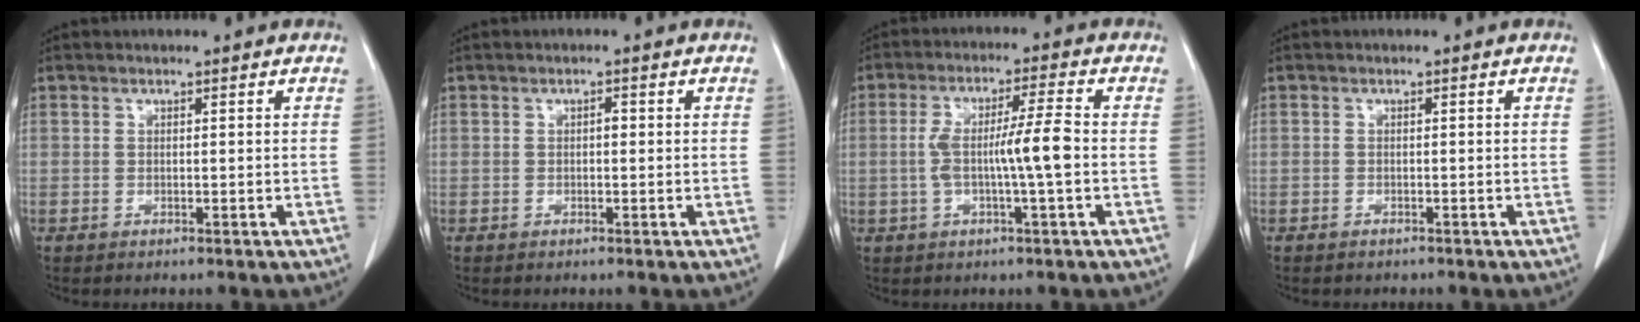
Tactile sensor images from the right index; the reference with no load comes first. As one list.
[{"total": 0.8, "force": [0.0, 0.4, 0.7], "torque": [-0.010, 0.003, -0.002]}, {"total": 7.6, "force": [-1.0, -0.2, 7.5], "torque": [-0.145, 0.011, -0.016]}, {"total": 0.9, "force": [-0.8, 0.4, 0.1], "torque": [-0.008, 0.000, -0.012]}]